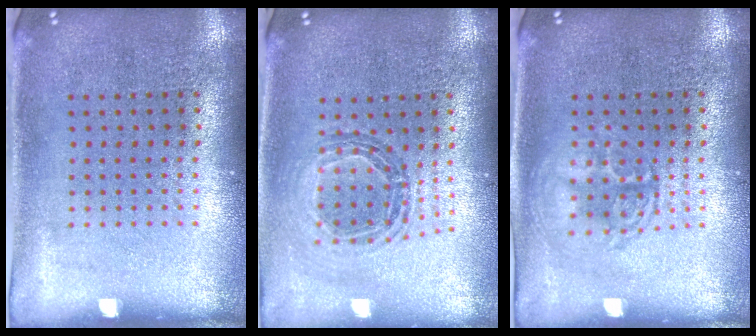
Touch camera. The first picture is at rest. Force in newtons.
{"total": 0.8, "press": 0.8, "slide": 0.1}
{"total": 1.3, "press": 1.3, "slide": 0.1}